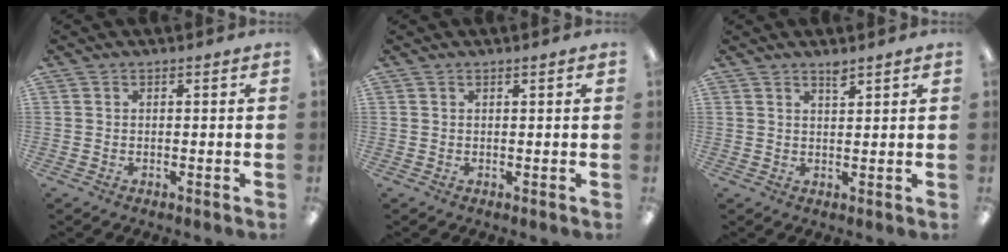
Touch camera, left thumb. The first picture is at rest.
{"total": 0.7, "force": [0.4, 0.0, 0.5], "torque": [-0.010, 0.000, 0.007]}
{"total": 2.1, "force": [1.9, 0.2, 0.8], "torque": [-0.012, -0.007, 0.033]}